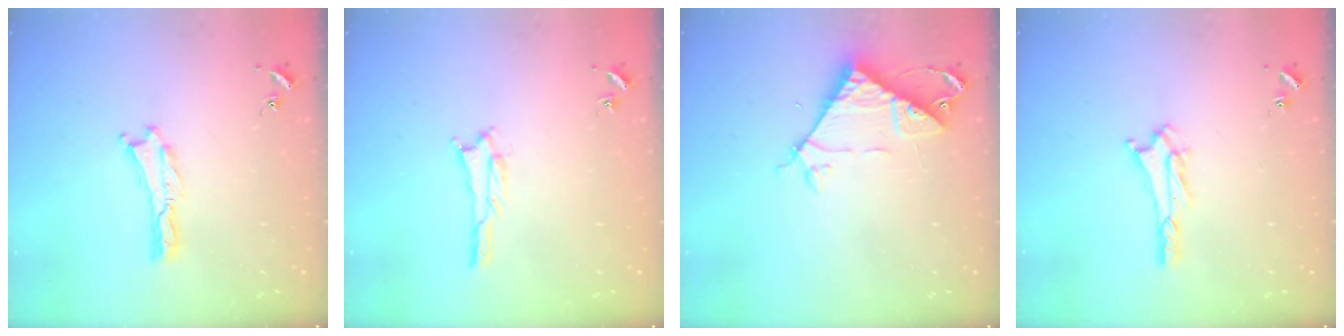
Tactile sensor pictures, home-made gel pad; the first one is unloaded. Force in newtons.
{"total": 1.7, "press": 1.7, "slide": 0.2}
{"total": 7.6, "press": 7.6, "slide": 0.6}
{"total": 2.4, "press": 2.4, "slide": 0.4}